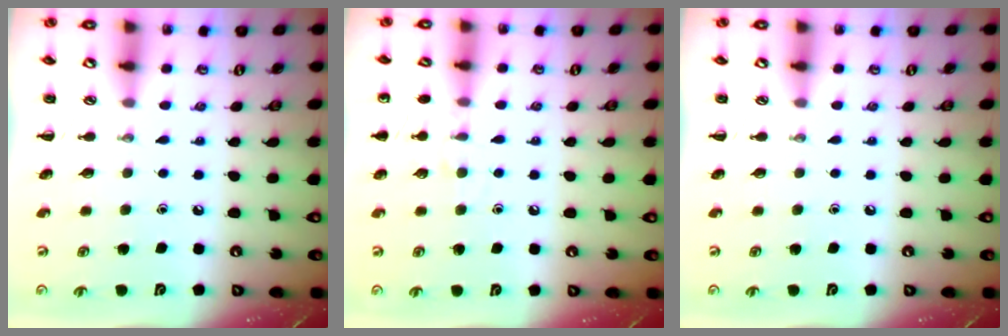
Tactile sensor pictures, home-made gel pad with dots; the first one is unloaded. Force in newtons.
{"total": 7.1, "press": 6.9, "slide": 1.7}
{"total": 0.0}